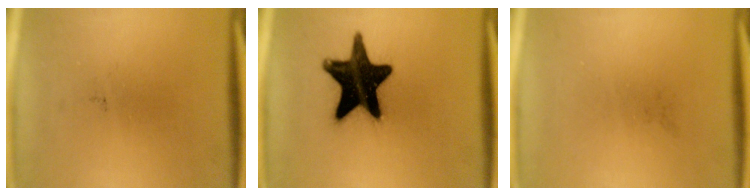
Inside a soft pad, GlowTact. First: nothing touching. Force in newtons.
{"total": 18.5}
{"total": 0.0}